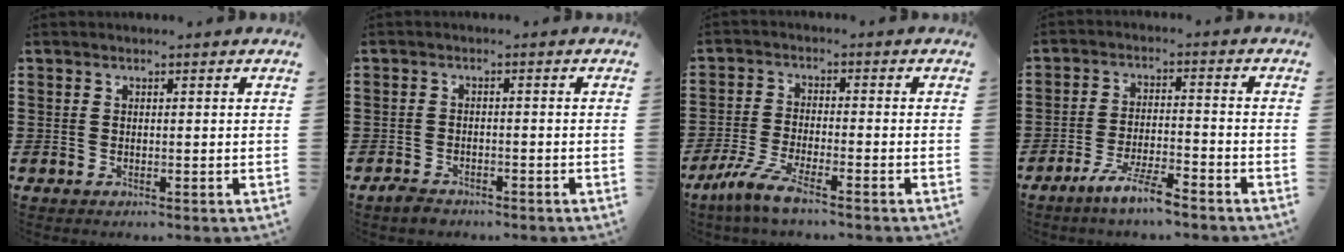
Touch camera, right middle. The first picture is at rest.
{"total": 1.7, "force": [-1.5, 0.6, 0.4], "torque": [-0.022, -0.003, -0.033]}
{"total": 5.9, "force": [-4.5, 0.5, 3.7], "torque": [-0.093, -0.016, -0.092]}
{"total": 5.9, "force": [-4.7, 0.5, 3.5], "torque": [-0.076, -0.004, -0.090]}